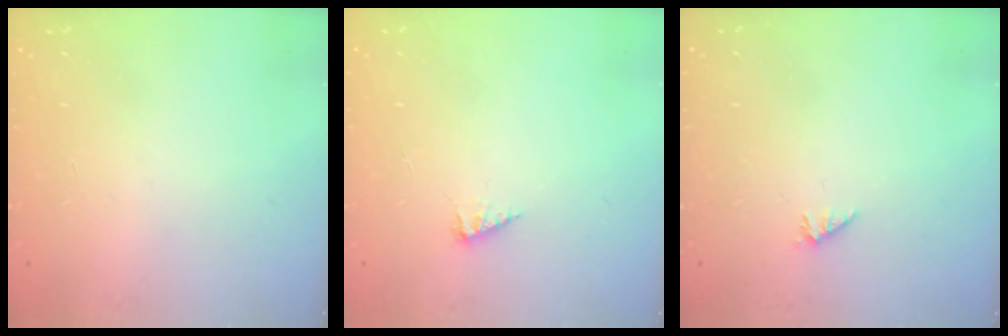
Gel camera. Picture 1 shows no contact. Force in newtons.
{"total": 2.2, "press": 2.2, "slide": 0.2}
{"total": 0.0}